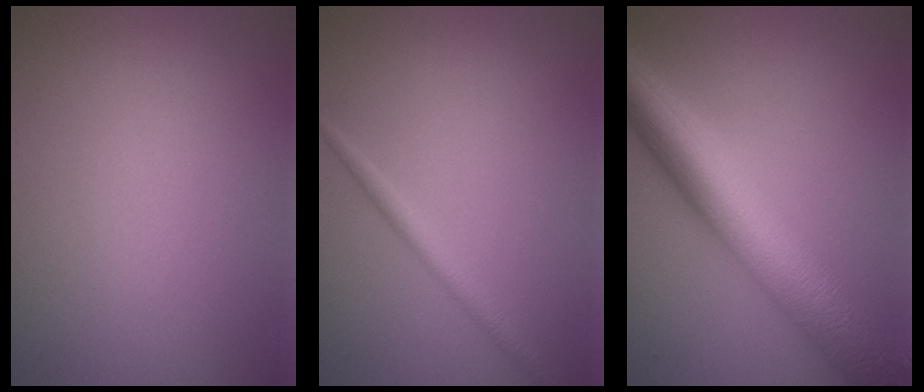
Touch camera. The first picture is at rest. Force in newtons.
{"total": 1.6, "press": 1.6, "slide": 0.0}
{"total": 10.3, "press": 10.3, "slide": 0.1}